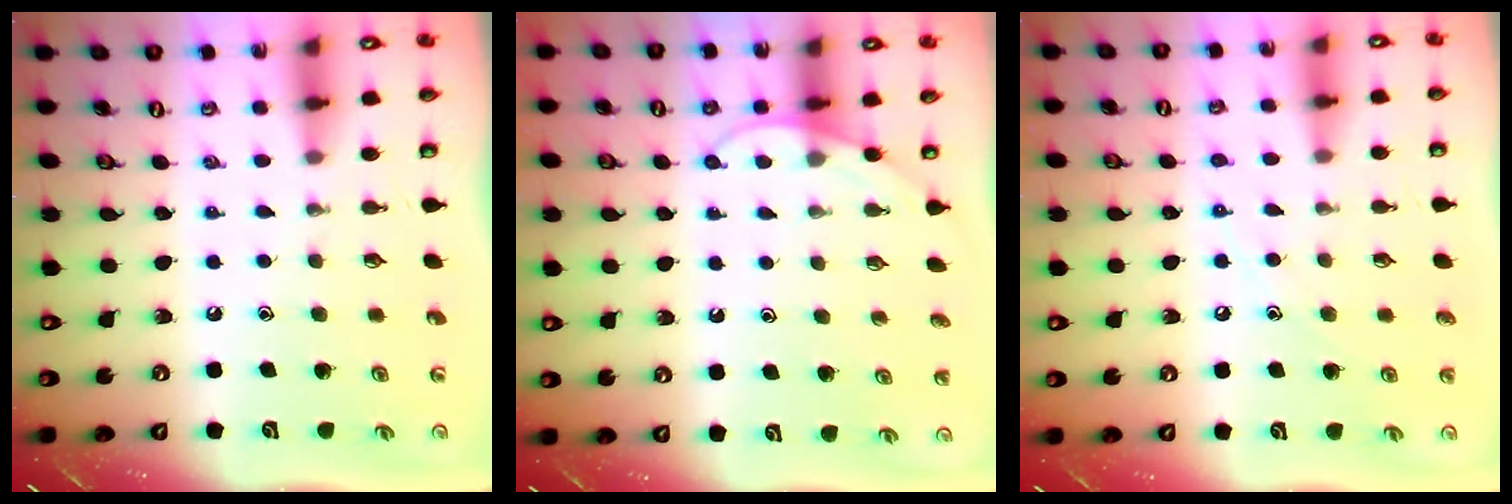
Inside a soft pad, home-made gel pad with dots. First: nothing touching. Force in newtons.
{"total": 5.1, "press": 5.1, "slide": 0.2}
{"total": 6.6, "press": 6.6, "slide": 0.5}